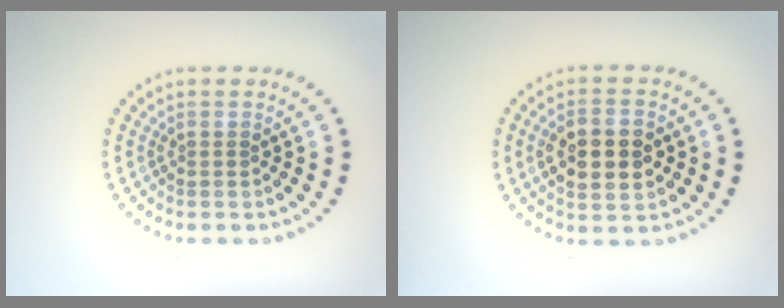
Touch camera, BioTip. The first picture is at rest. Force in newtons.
{"total": 5.2, "press": 5.2, "slide": 0.2}